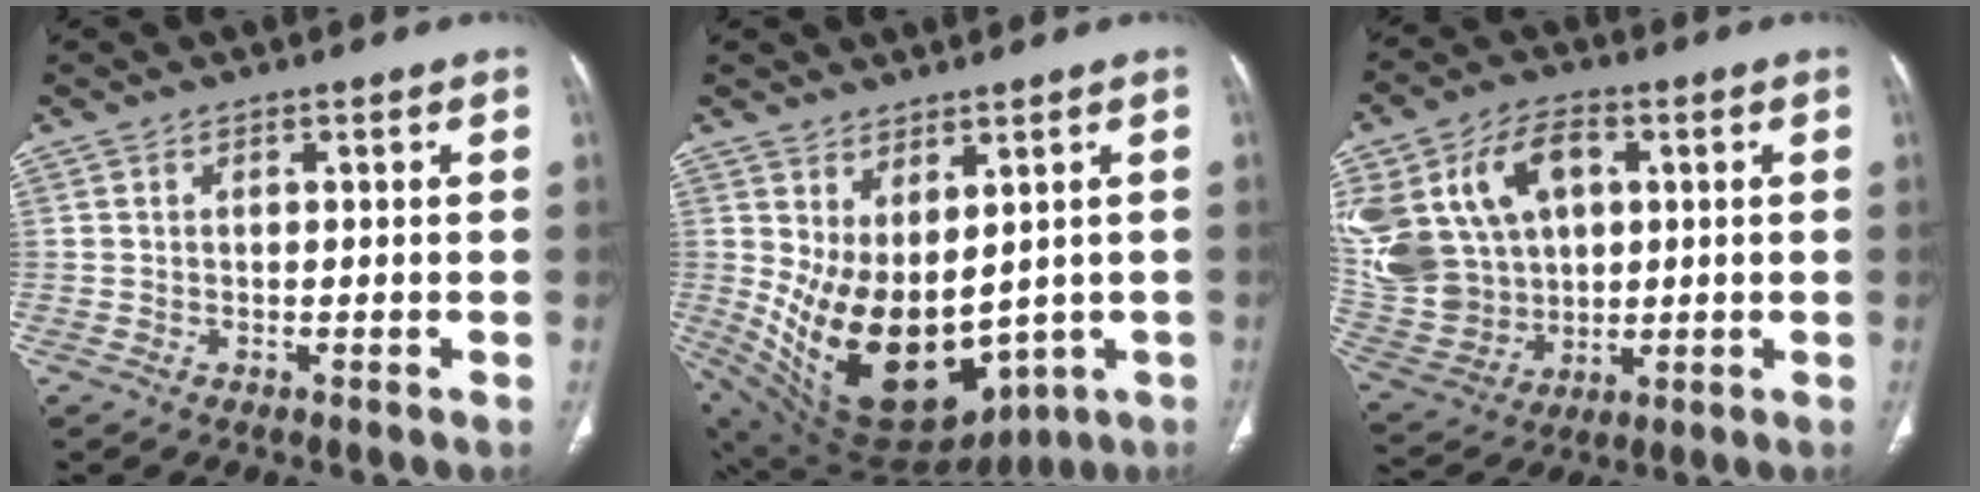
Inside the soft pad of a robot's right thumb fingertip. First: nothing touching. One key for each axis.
{"total": 19.7, "fx": -0.6, "fy": 11.8, "fz": 15.8, "tx": -0.253, "ty": -0.032, "tz": 0.039}
{"total": 23.4, "fx": 6.1, "fy": 17.4, "fz": 14.4, "tx": -0.311, "ty": 0.022, "tz": 0.137}